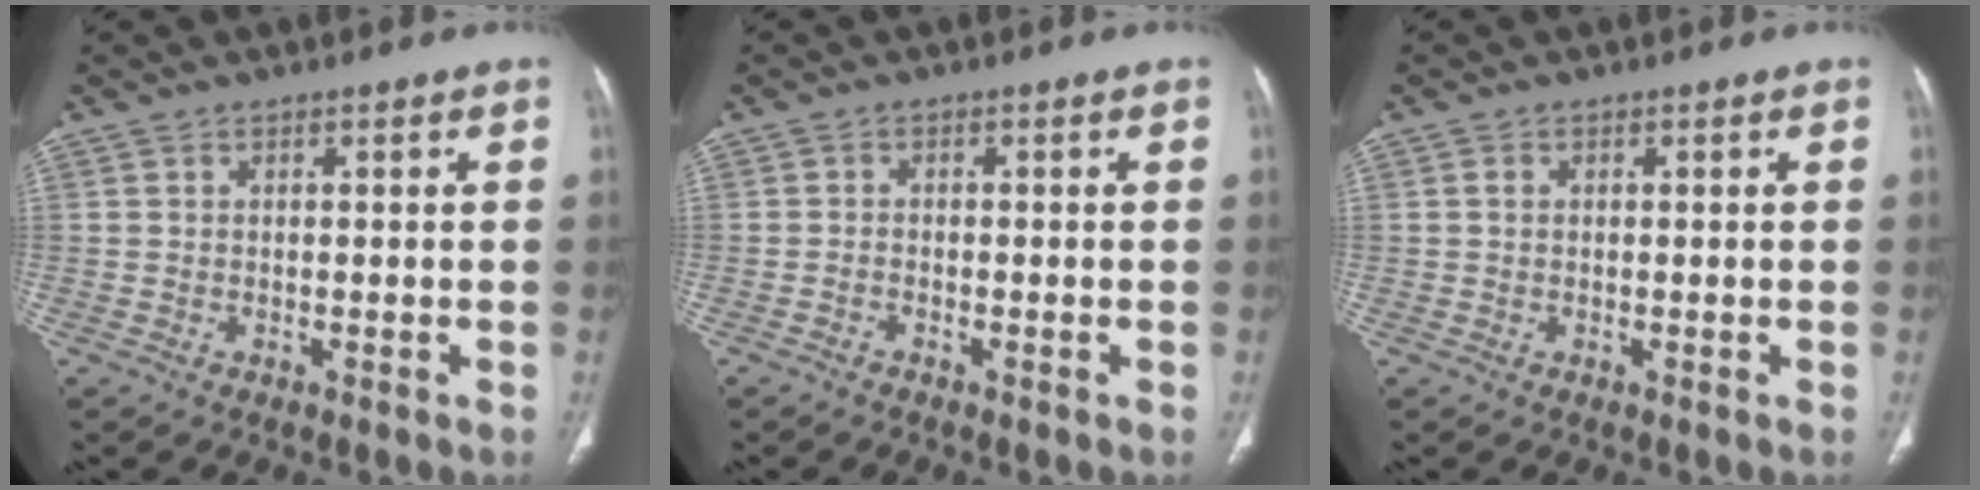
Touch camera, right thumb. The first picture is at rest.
{"total": 0.7, "force": [-0.6, 0.3, 0.2], "torque": [-0.006, 0.004, -0.016]}
{"total": 0.6, "force": [0.1, 0.5, 0.4], "torque": [-0.006, 0.001, 0.000]}